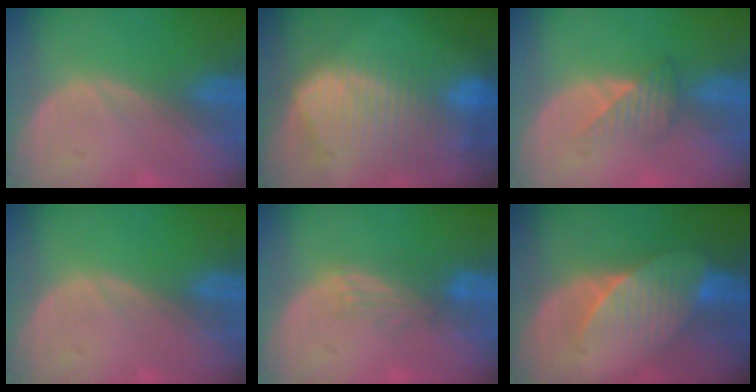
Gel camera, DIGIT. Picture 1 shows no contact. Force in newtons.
{"total": 10.5, "press": 9.0, "slide": 5.3}
{"total": 3.5, "press": 3.2, "slide": 1.4}
{"total": 0.0}
{"total": 2.8, "press": 2.6, "slide": 1.2}
{"total": 7.3, "press": 6.9, "slide": 2.5}